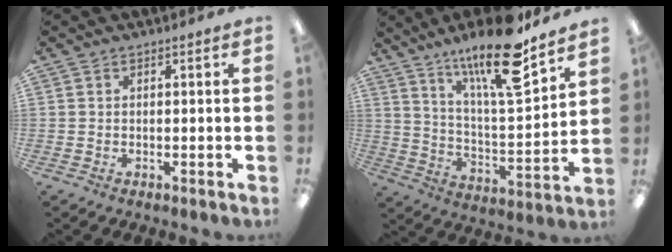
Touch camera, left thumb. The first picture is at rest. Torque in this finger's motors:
{"motor_torque": [0.09, 0.31, 1.64, -1.13, 0.31]}